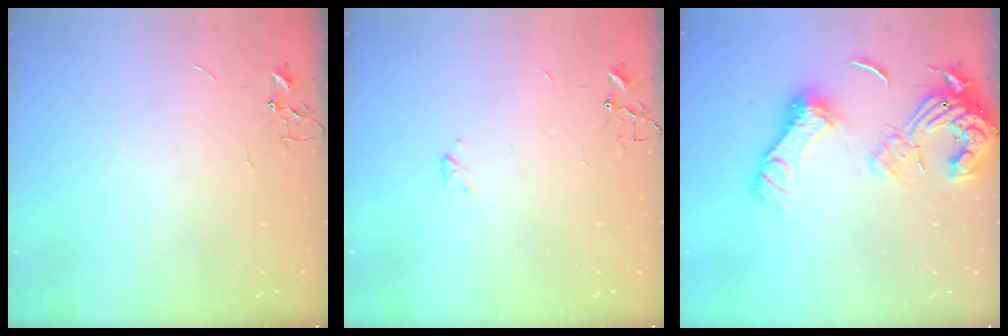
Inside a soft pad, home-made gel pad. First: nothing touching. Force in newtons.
{"total": 2.3, "press": 2.3, "slide": 0.4}
{"total": 17.6, "press": 17.5, "slide": 2.3}